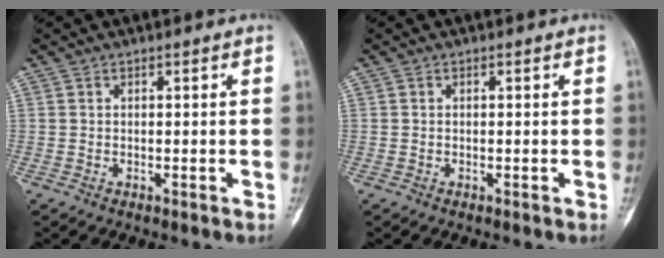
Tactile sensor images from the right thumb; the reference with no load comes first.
{"total": 0.0}